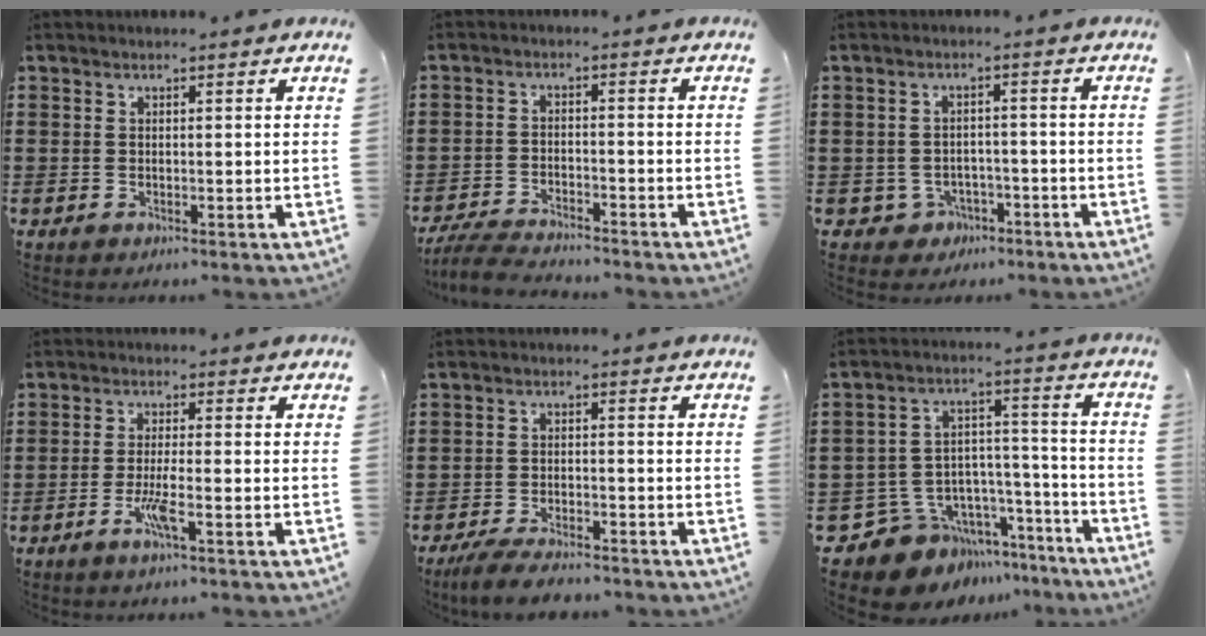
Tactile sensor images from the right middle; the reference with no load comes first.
{"total": 5.0, "force": [-4.8, 0.5, 1.2], "torque": [-0.031, 0.000, -0.096]}
{"total": 2.0, "force": [-1.6, 1.3, 0.2], "torque": [-0.014, -0.001, -0.036]}
{"total": 2.6, "force": [-0.9, 0.0, 2.5], "torque": [-0.051, -0.007, -0.021]}
{"total": 4.6, "force": [-4.3, 0.7, 1.5], "torque": [-0.039, -0.004, -0.085]}
{"total": 9.6, "force": [-8.1, 5.1, 1.2], "torque": [-0.041, 0.015, -0.148]}